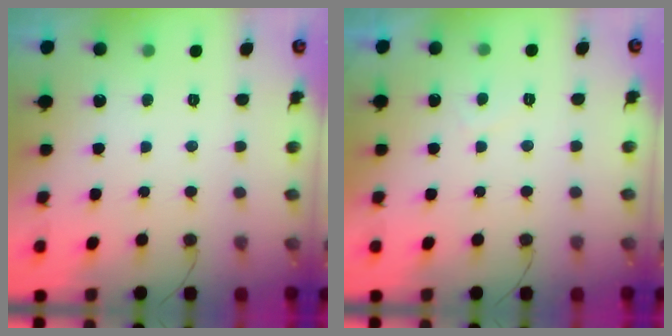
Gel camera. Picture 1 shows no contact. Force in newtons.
{"total": 0.7, "press": 0.5, "slide": 0.5}